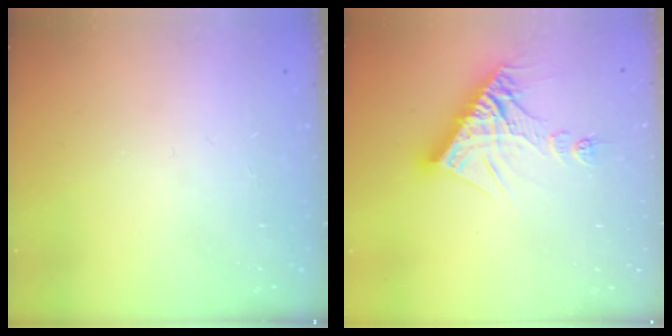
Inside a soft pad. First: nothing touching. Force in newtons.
{"total": 15.0, "press": 14.9, "slide": 1.6}